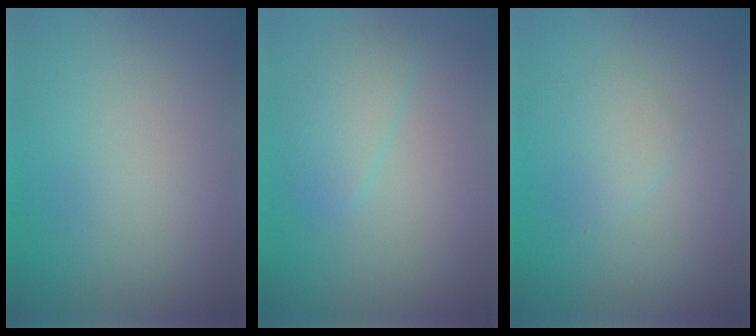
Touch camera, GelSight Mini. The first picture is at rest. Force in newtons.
{"total": 2.1, "press": 2.1, "slide": 0.2}
{"total": 1.4, "press": 1.4, "slide": 0.1}